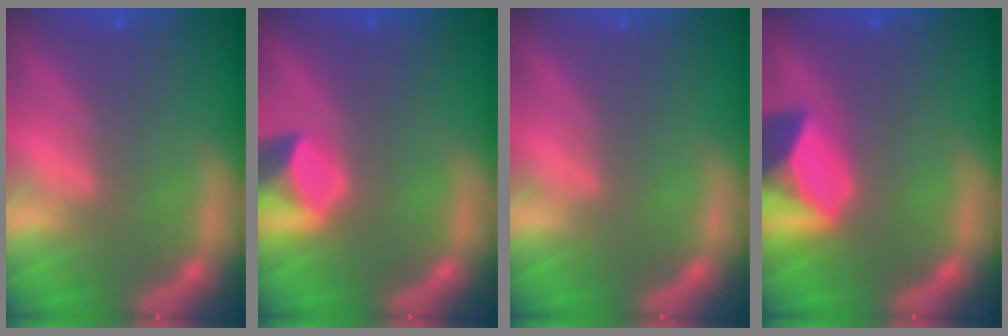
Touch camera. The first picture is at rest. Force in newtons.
{"total": 3.0}
{"total": 0.0}
{"total": 5.9}